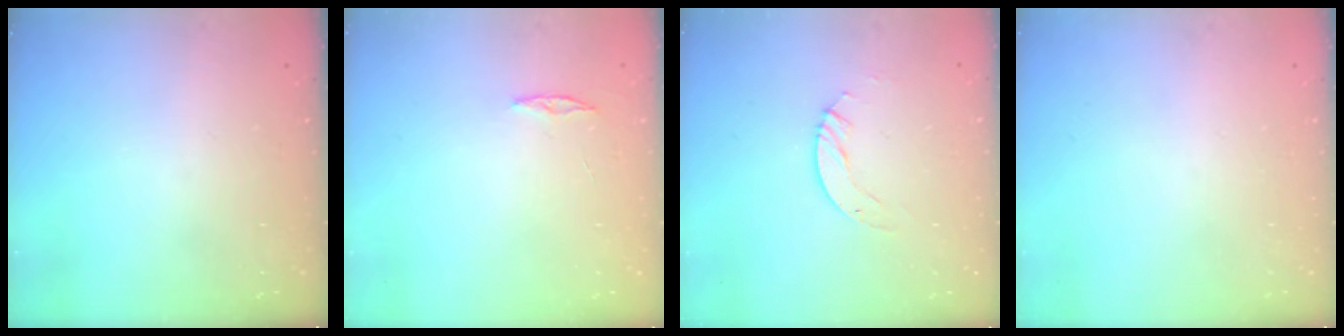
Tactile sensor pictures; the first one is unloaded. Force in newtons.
{"total": 3.0, "press": 2.9, "slide": 0.3}
{"total": 3.0, "press": 3.0, "slide": 0.2}
{"total": 0.0}